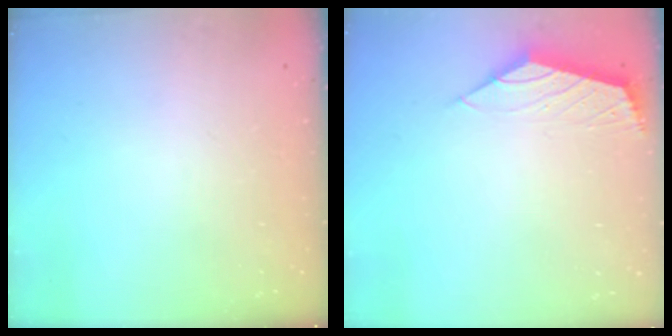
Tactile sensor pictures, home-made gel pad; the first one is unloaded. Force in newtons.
{"total": 2.3, "press": 2.3, "slide": 0.6}